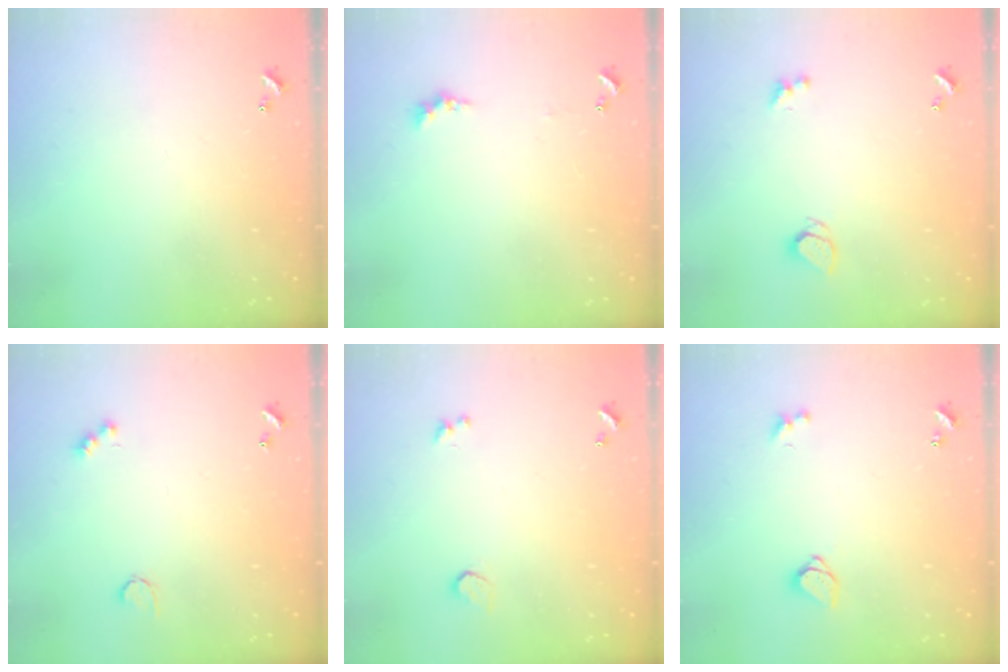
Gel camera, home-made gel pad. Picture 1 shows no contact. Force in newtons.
{"total": 0.6, "press": 0.4, "slide": 0.5}
{"total": 2.4, "press": 2.3, "slide": 0.6}
{"total": 4.4, "press": 4.3, "slide": 0.9}
{"total": 1.0, "press": 0.7, "slide": 0.7}
{"total": 1.6, "press": 1.5, "slide": 0.3}